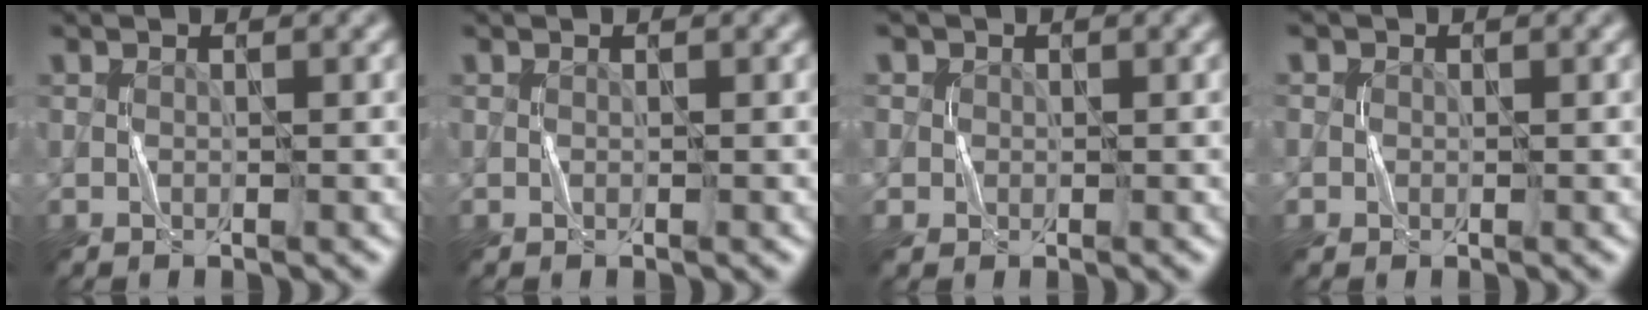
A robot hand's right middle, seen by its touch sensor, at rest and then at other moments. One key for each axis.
{"total": 0.0}
{"total": 3.2, "fx": 1.1, "fy": 2.8, "fz": 0.9, "tx": -0.011, "ty": 0.011, "tz": 0.006}
{"total": 1.8, "fx": 0.4, "fy": 1.7, "fz": 0.4, "tx": 0.000, "ty": 0.007, "tz": -0.005}